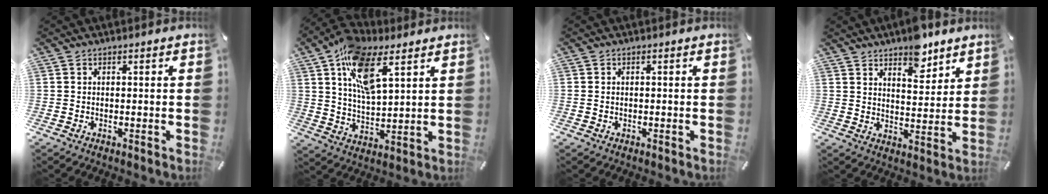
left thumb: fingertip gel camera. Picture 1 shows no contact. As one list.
[{"total": 14.2, "force": [7.8, 6.2, 10.1], "torque": [-0.191, -0.023, 0.138]}, {"total": 0.8, "force": [-0.1, 0.6, 0.5], "torque": [-0.011, 0.003, -0.003]}, {"total": 8.0, "force": [6.6, 3.6, 2.8], "torque": [-0.020, -0.045, 0.113]}]